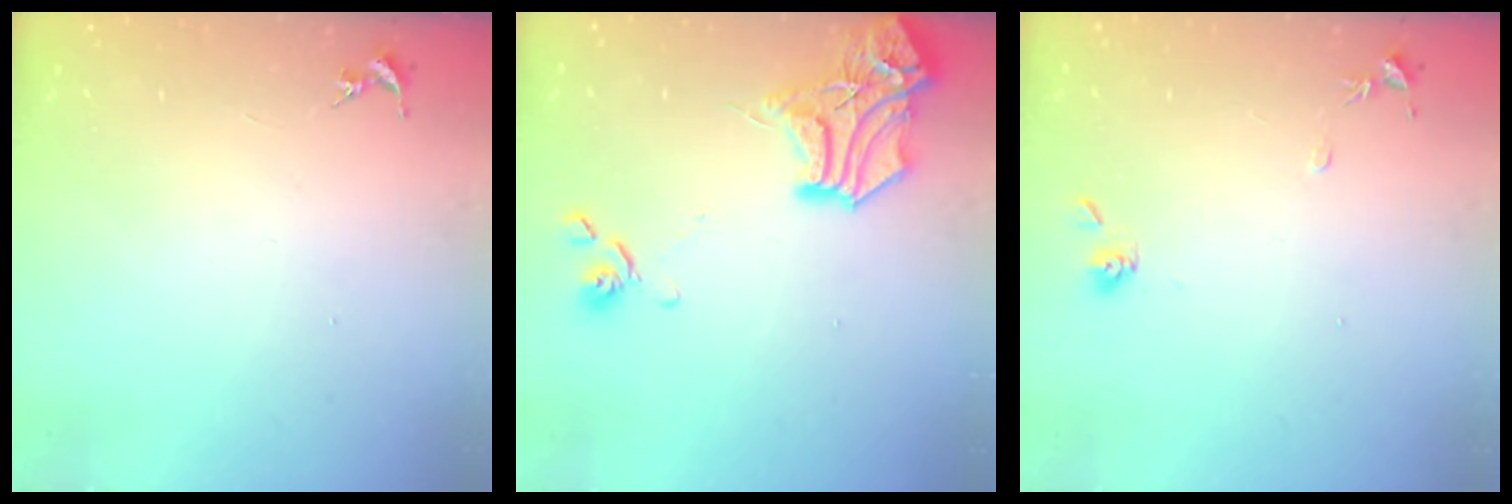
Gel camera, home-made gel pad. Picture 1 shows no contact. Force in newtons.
{"total": 16.8, "press": 16.7, "slide": 1.5}
{"total": 6.4, "press": 6.3, "slide": 0.9}